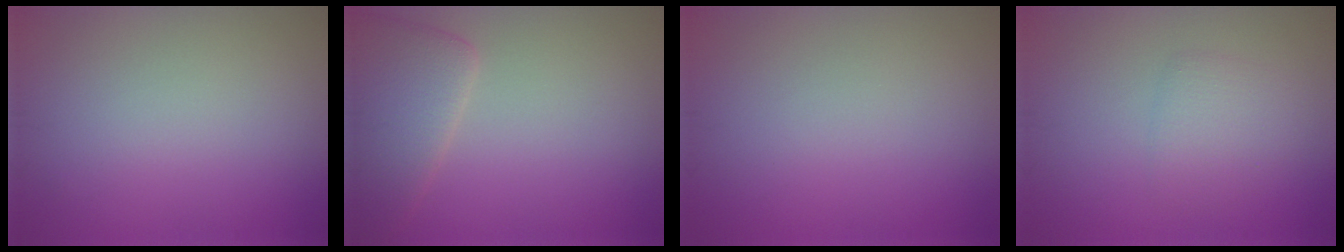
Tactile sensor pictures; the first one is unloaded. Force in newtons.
{"total": 4.9, "press": 4.9, "slide": 0.4}
{"total": 0.0}
{"total": 2.4, "press": 2.4, "slide": 0.1}